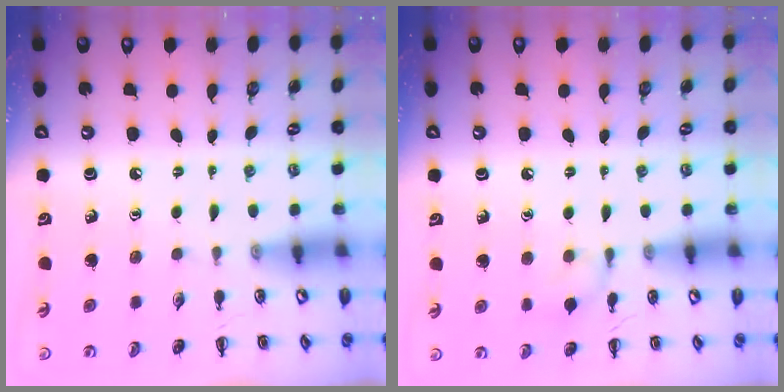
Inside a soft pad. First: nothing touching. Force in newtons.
{"total": 6.8, "press": 6.5, "slide": 1.9}